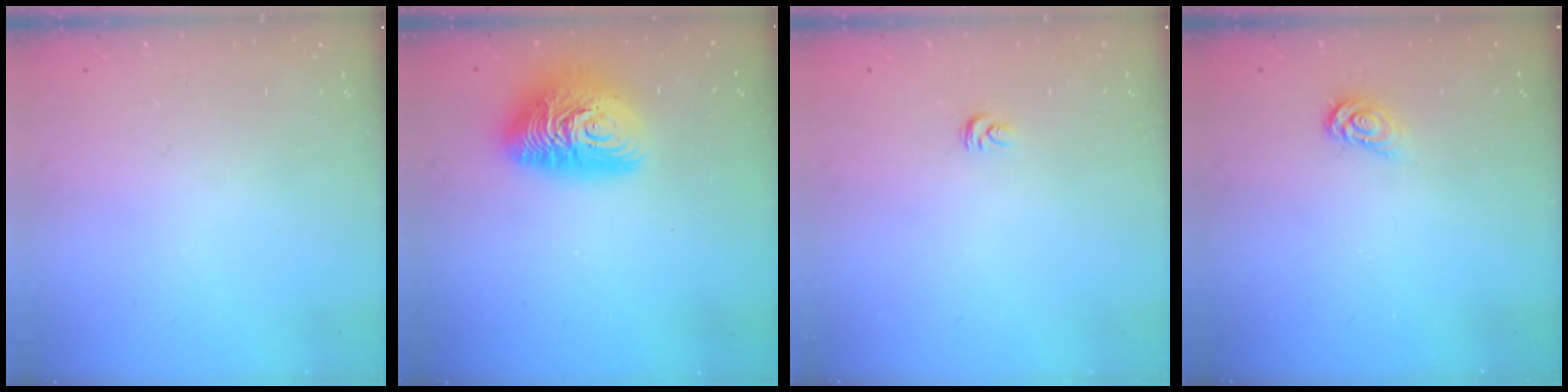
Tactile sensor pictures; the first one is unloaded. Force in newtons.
{"total": 12.9, "press": 12.9, "slide": 0.9}
{"total": 2.7, "press": 2.7, "slide": 0.2}
{"total": 3.2, "press": 3.2, "slide": 0.1}